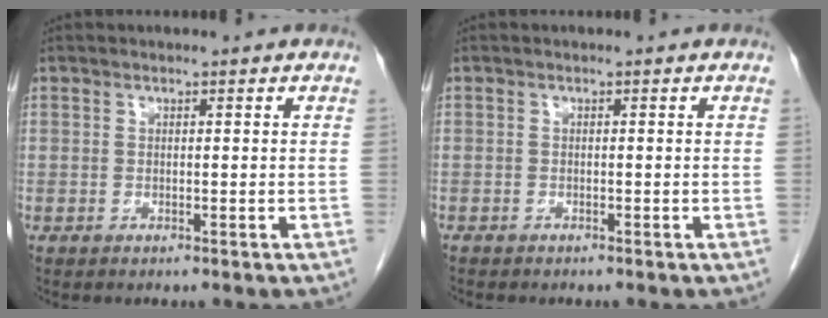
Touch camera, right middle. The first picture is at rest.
{"total": 0.8, "force": [-0.7, 0.2, 0.2], "torque": [-0.010, -0.001, -0.013]}